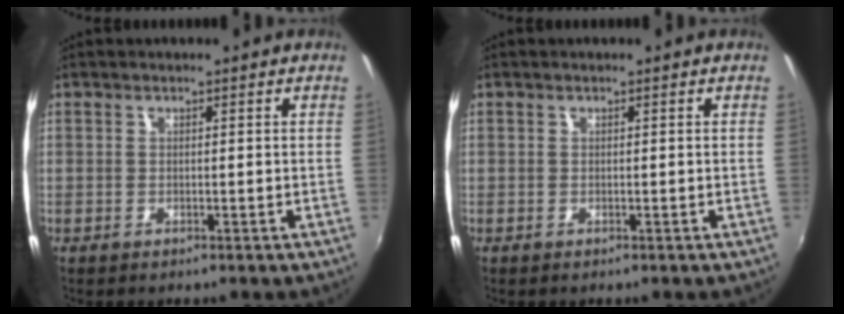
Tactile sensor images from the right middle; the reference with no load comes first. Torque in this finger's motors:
{"motor_torque": [0.25, -0.47, 0.04, 0.01]}